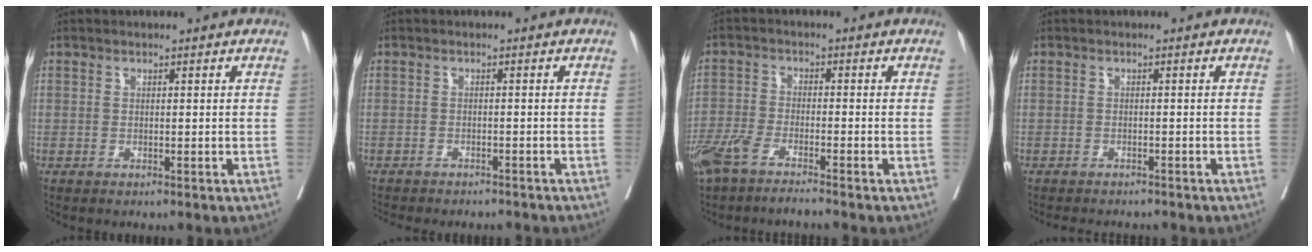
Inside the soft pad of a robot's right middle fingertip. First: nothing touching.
{"total": 8.4, "force": [-7.7, 2.0, 2.8], "torque": [-0.037, -0.004, -0.094]}
{"total": 5.9, "force": [-4.7, 0.7, 3.5], "torque": [-0.070, -0.010, -0.092]}
{"total": 5.4, "force": [-5.0, 1.2, 1.8], "torque": [-0.019, -0.004, -0.066]}